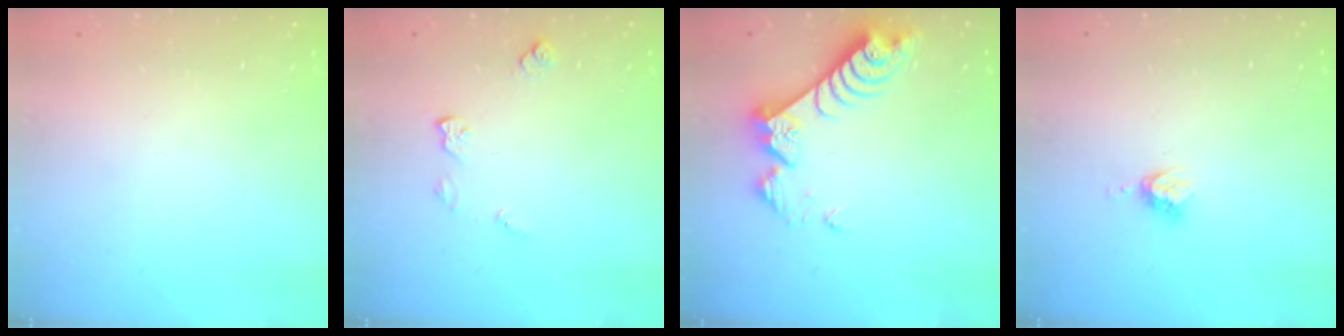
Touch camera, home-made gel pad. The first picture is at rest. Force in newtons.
{"total": 7.9, "press": 7.9, "slide": 0.6}
{"total": 9.0, "press": 9.0, "slide": 0.8}
{"total": 4.6, "press": 4.6, "slide": 0.1}